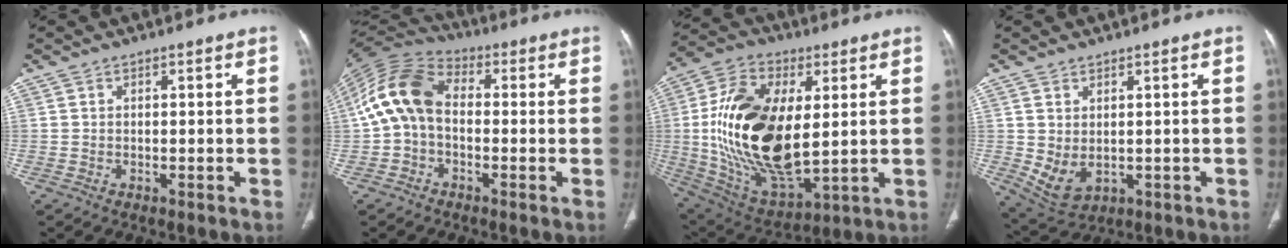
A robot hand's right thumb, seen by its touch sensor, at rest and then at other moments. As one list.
[{"total": 12.6, "force": [-0.7, 8.1, 9.6], "torque": [-0.191, 0.036, -0.026]}, {"total": 25.0, "force": [2.2, 13.0, 21.3], "torque": [-0.404, -0.016, 0.049]}, {"total": 5.8, "force": [0.0, 3.8, 4.3], "torque": [-0.079, -0.006, 0.024]}]